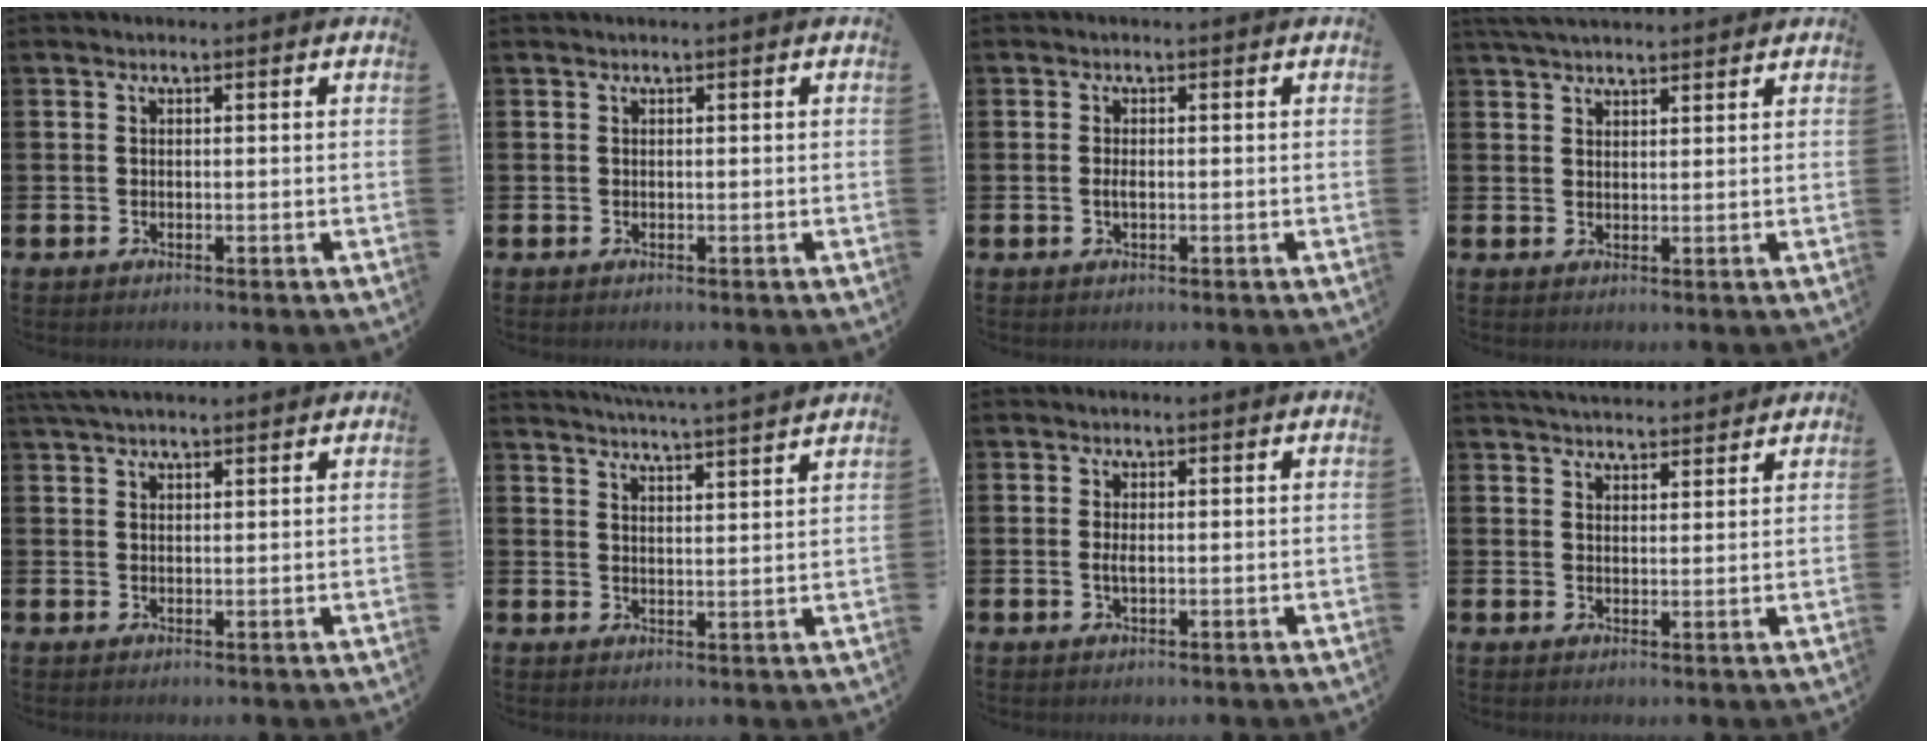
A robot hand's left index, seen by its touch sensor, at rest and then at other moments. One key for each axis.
{"total": 0.0}
{"total": 1.1, "fx": -0.1, "fy": 0.4, "fz": 1.0, "tx": -0.015, "ty": 0.000, "tz": -0.004}
{"total": 3.8, "fx": 3.6, "fy": 0.8, "fz": 1.1, "tx": -0.024, "ty": -0.009, "tz": 0.067}
{"total": 3.1, "fx": 2.8, "fy": 0.6, "fz": 1.3, "tx": -0.028, "ty": -0.001, "tz": 0.051}
{"total": 5.0, "fx": 4.8, "fy": -1.1, "fz": 0.6, "tx": -0.022, "ty": -0.034, "tz": 0.084}
{"total": 1.3, "fx": 0.0, "fy": 0.5, "fz": 1.3, "tx": -0.019, "ty": 0.000, "tz": -0.002}
{"total": 3.9, "fx": 3.8, "fy": 0.5, "fz": 0.3, "tx": -0.010, "ty": -0.018, "tz": 0.071}